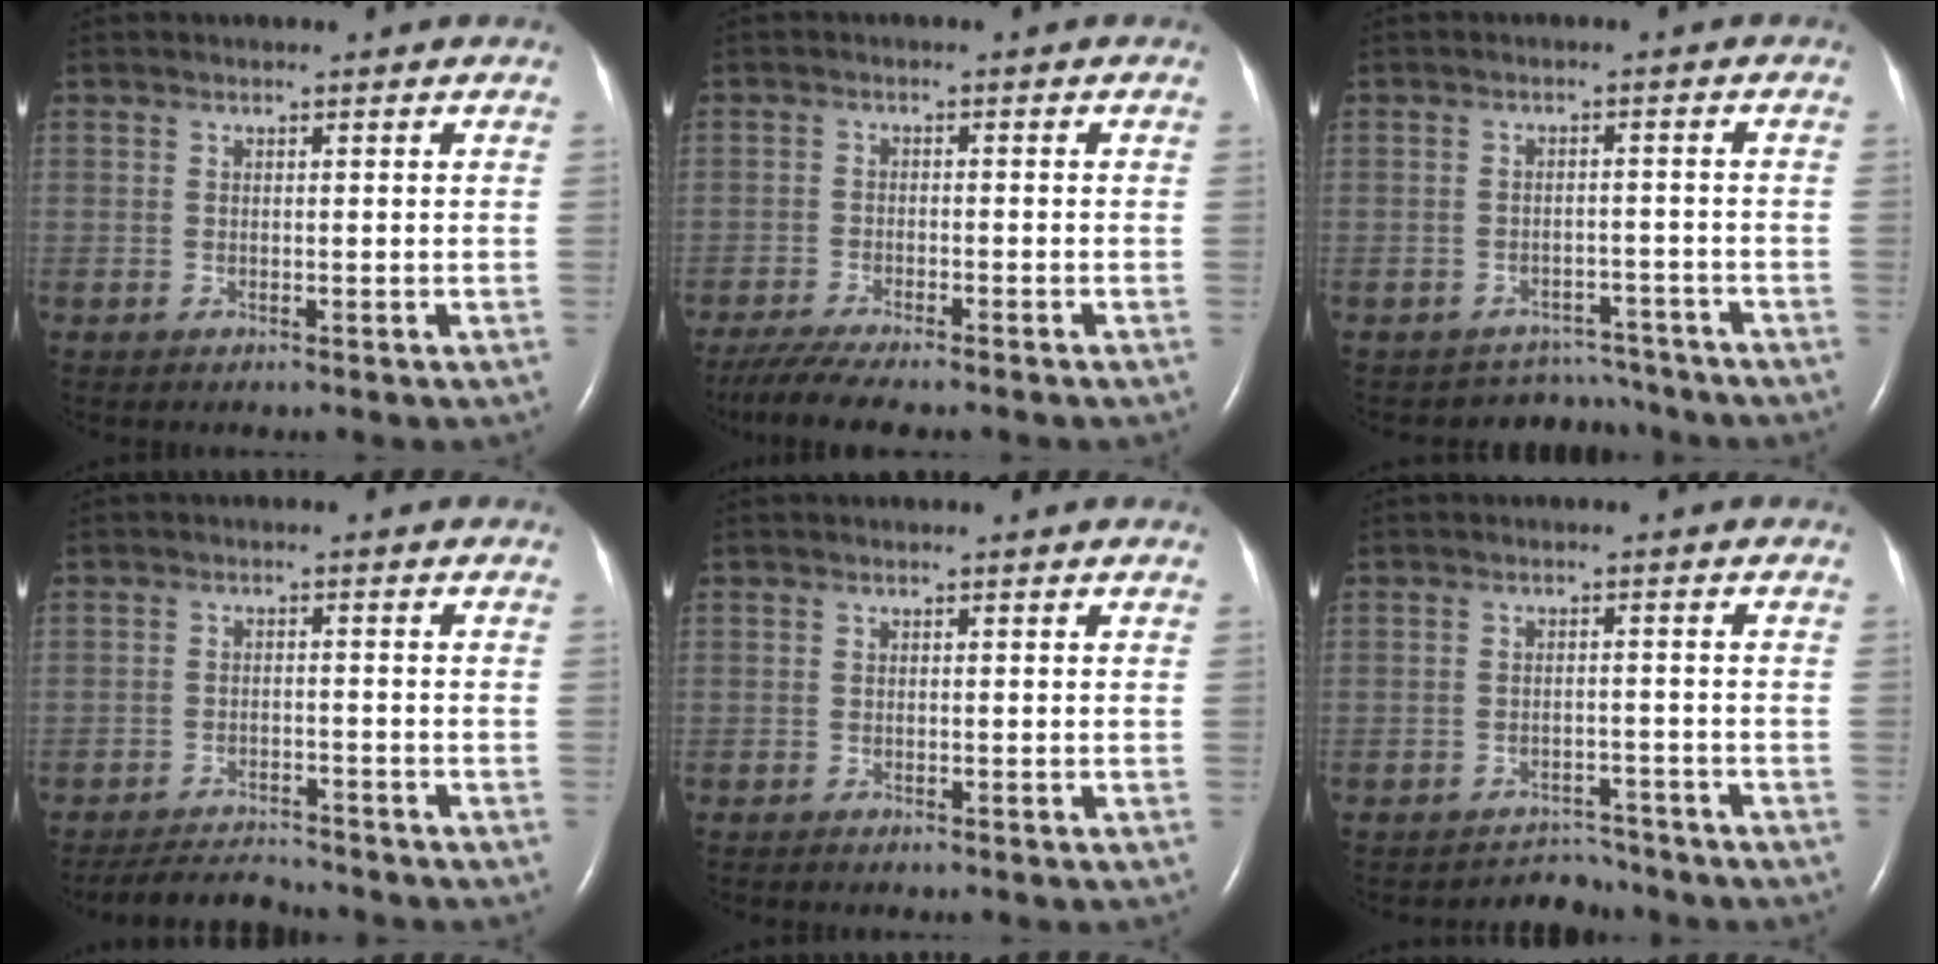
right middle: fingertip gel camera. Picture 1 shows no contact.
{"total": 8.5, "force": [-7.2, 0.9, 4.4], "torque": [-0.074, -0.016, -0.115]}
{"total": 5.3, "force": [-4.8, 1.7, -1.5], "torque": [0.020, 0.025, -0.062]}
{"total": 6.1, "force": [-6.0, 0.4, 0.7], "torque": [-0.017, -0.012, -0.100]}
{"total": 0.0}
{"total": 3.9, "force": [-3.5, 0.9, -1.3], "torque": [0.017, 0.013, -0.050]}